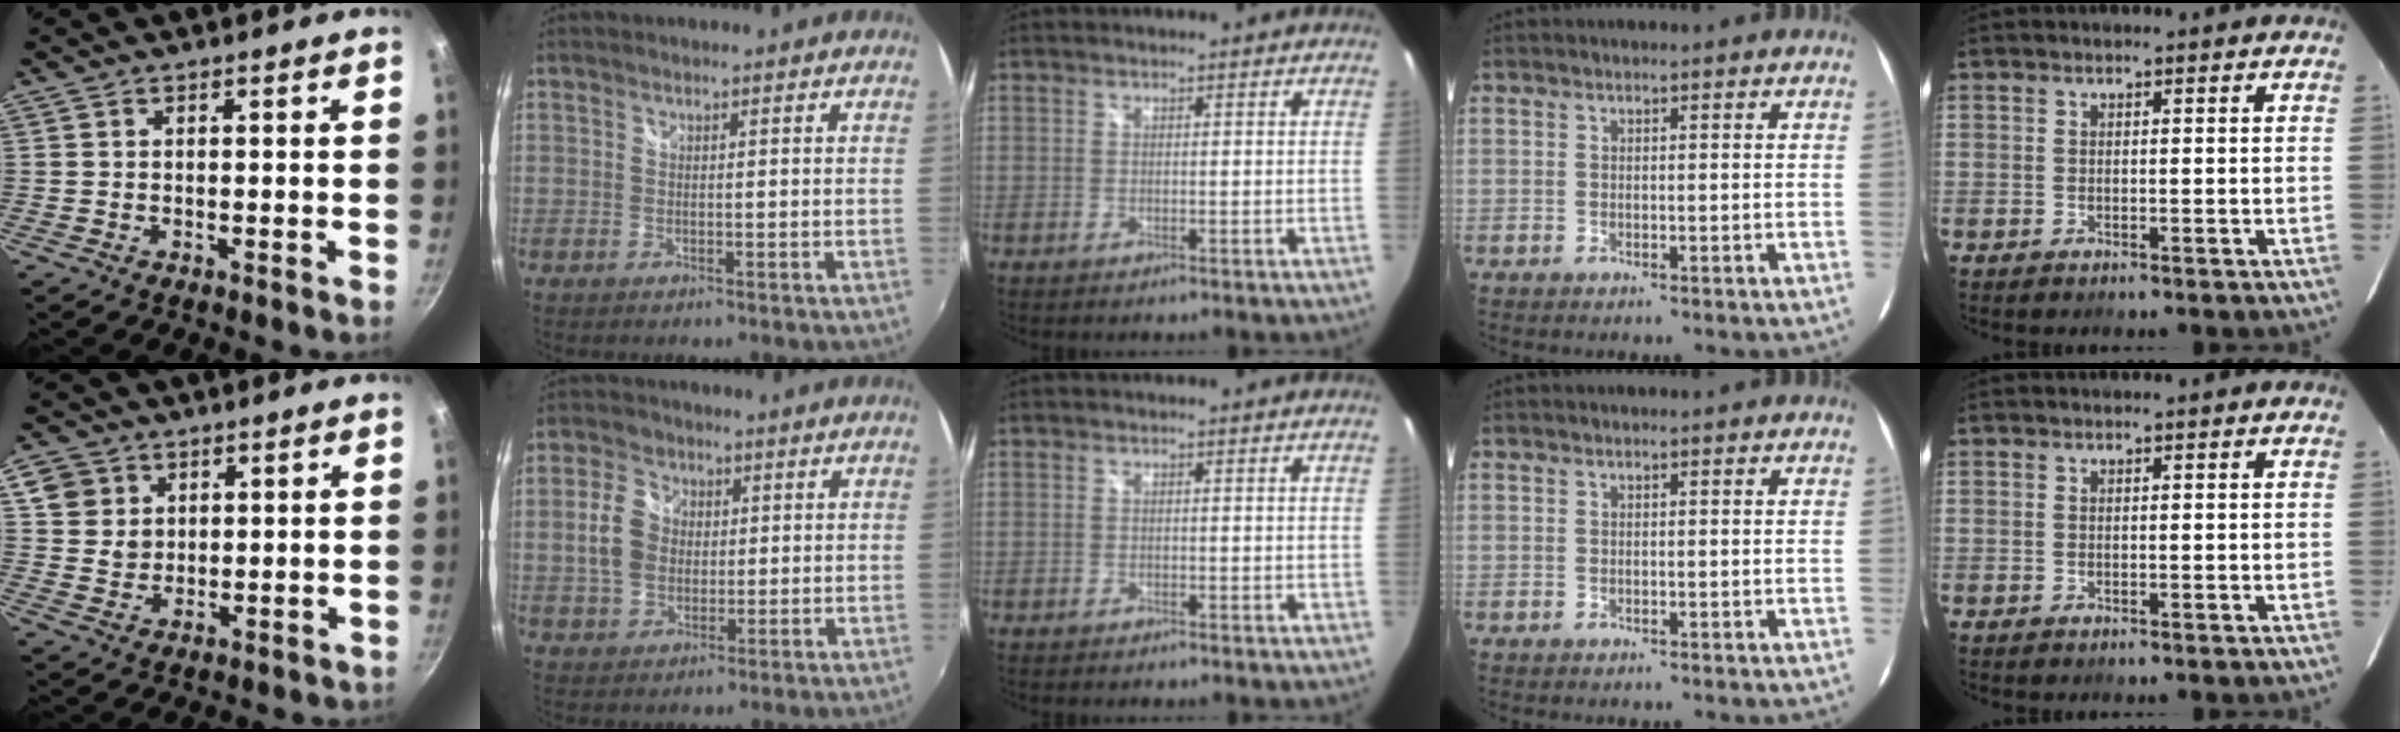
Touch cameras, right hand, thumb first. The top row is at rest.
{"thumb": {"total": 6.7, "force": [2.7, 5.9, 1.7], "torque": [0.006, -0.003, 0.056]}, "index": {"total": 7.3, "force": [0.7, 5.8, 4.4], "torque": [-0.093, 0.020, 0.014]}}